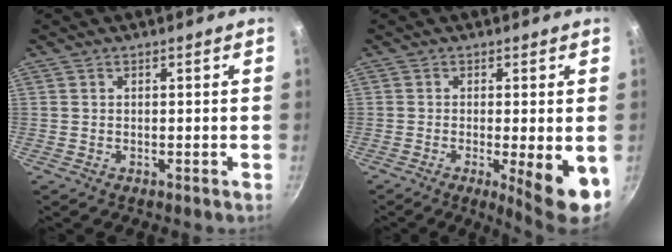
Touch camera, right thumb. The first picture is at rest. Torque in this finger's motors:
{"motor_torque": [-0.12, 0.48, 0.71, -0.08, 0.05]}